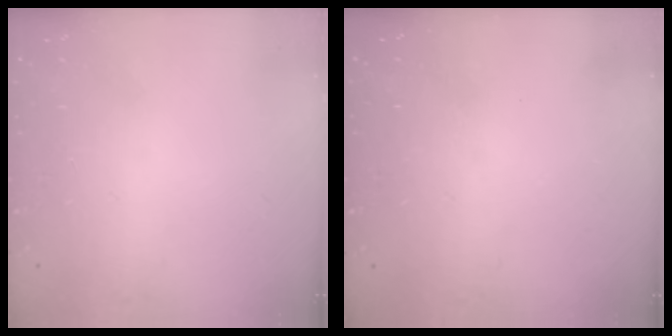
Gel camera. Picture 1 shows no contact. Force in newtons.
{"total": 3.1, "press": 2.9, "slide": 1.0}